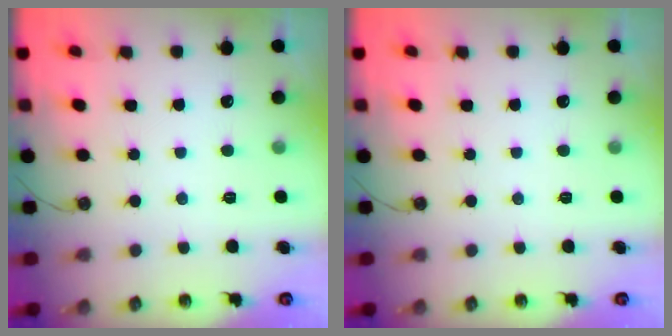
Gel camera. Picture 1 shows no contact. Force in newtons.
{"total": 0.0}